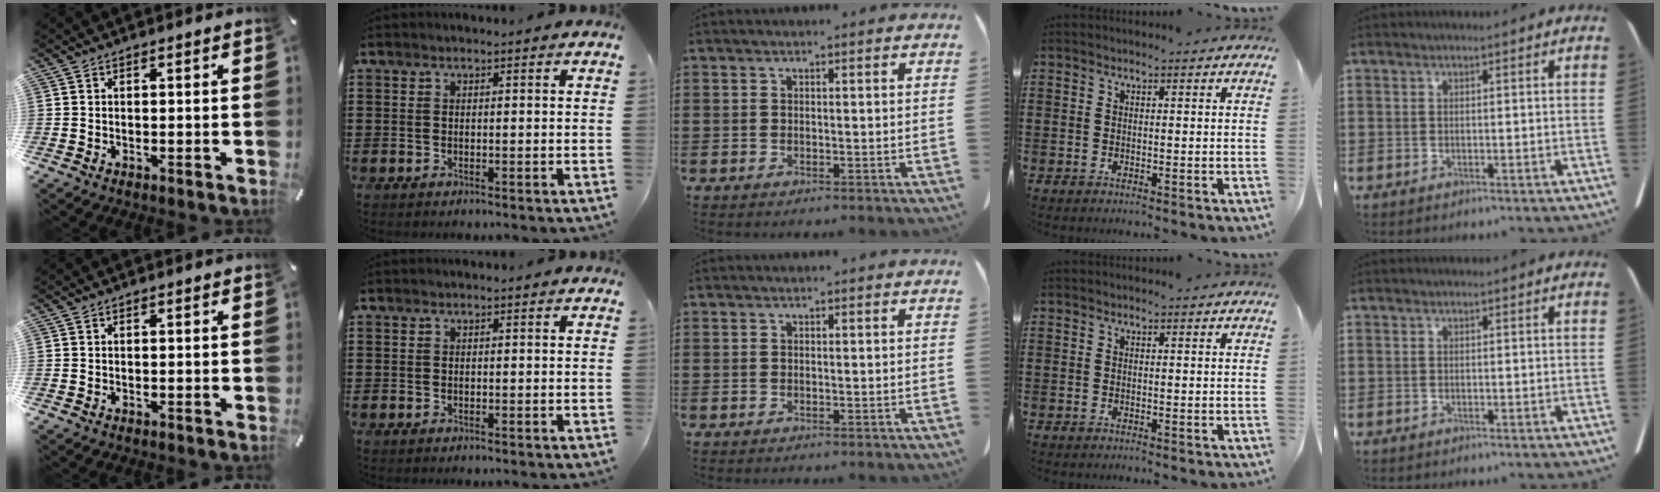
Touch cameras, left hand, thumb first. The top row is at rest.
{}